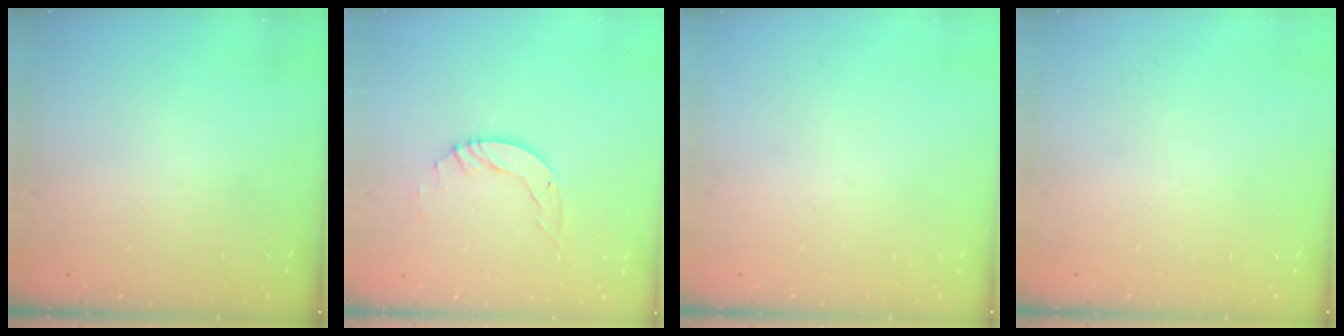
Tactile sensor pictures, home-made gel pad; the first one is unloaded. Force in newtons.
{"total": 4.9, "press": 4.9, "slide": 0.1}
{"total": 0.0}
{"total": 0.0}